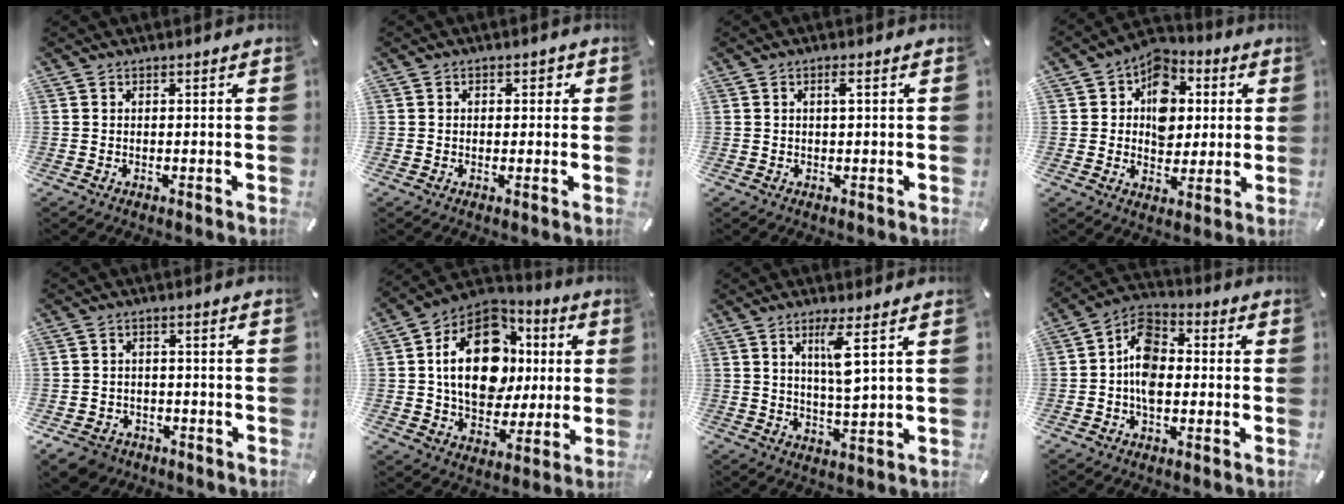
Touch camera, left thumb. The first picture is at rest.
{"total": 1.7, "force": [0.0, 1.5, 0.8], "torque": [-0.003, 0.003, -0.008]}
{"total": 1.8, "force": [0.4, 0.3, 1.7], "torque": [-0.034, 0.003, 0.005]}
{"total": 10.5, "force": [1.7, 8.9, 5.3], "torque": [-0.074, -0.009, 0.030]}
{"total": 5.5, "force": [-3.7, 3.8, 1.4], "torque": [-0.039, 0.018, -0.073]}
{"total": 19.2, "force": [2.3, 14.4, 12.5], "torque": [-0.225, 0.005, 0.045]}
{"total": 7.4, "force": [3.0, 0.8, 6.7], "torque": [-0.123, -0.008, 0.044]}
{"total": 9.4, "force": [-1.4, 6.2, 6.9], "torque": [-0.131, 0.018, -0.025]}